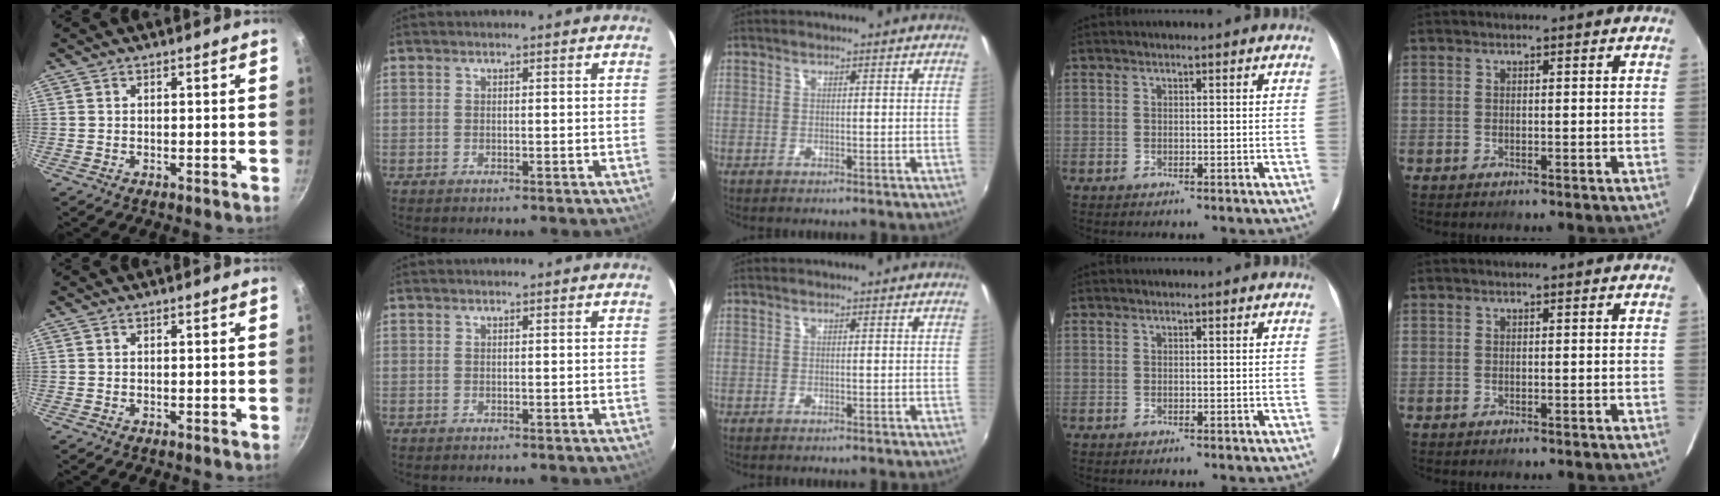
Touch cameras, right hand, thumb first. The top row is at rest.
{}